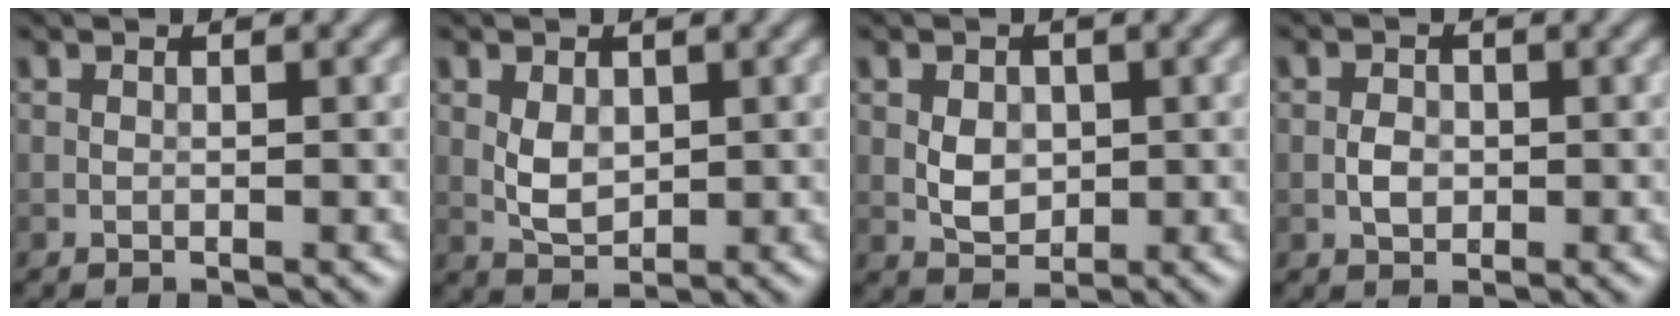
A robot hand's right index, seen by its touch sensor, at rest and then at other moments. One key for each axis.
{"total": 2.5, "fx": 0.3, "fy": 1.8, "fz": 1.8, "tx": -0.036, "ty": -0.003, "tz": 0.010}
{"total": 2.6, "fx": 0.1, "fy": 2.0, "fz": 1.7, "tx": -0.029, "ty": -0.003, "tz": 0.004}
{"total": 1.7, "fx": -0.3, "fy": 1.2, "fz": 1.1, "tx": -0.019, "ty": 0.002, "tz": -0.009}